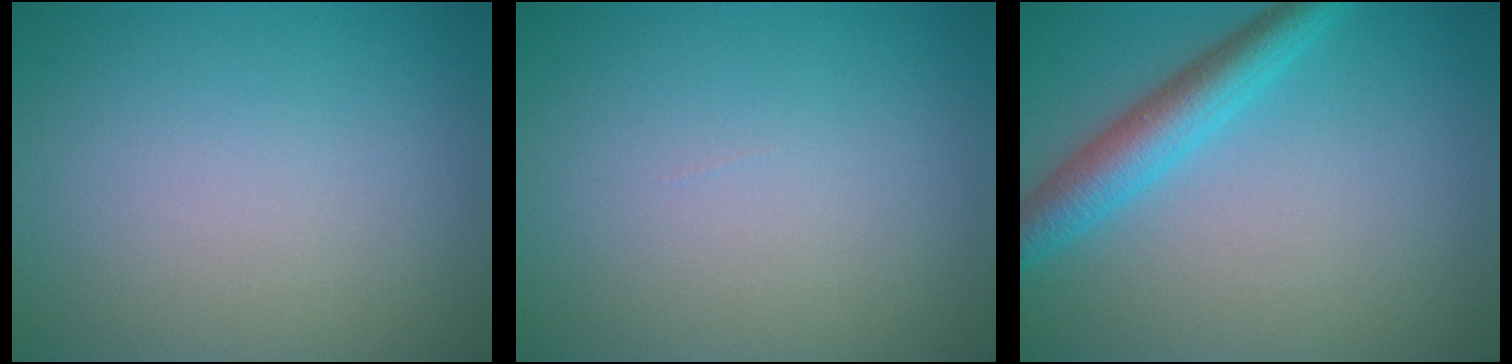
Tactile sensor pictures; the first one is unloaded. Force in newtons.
{"total": 0.0}
{"total": 4.2, "press": 4.2, "slide": 0.1}